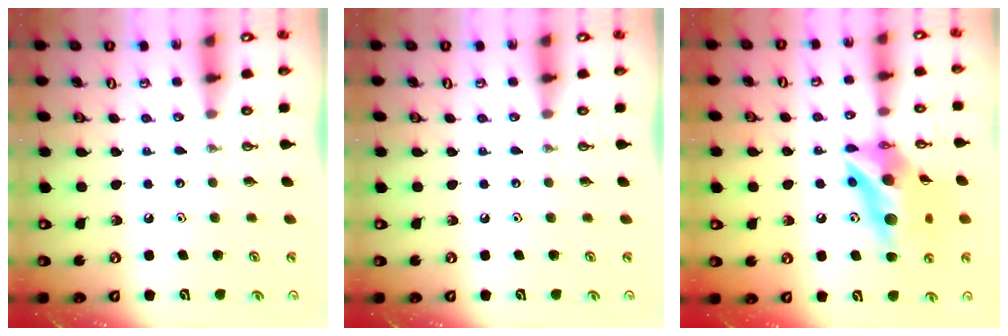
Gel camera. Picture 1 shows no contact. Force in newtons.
{"total": 0.0}
{"total": 16.1, "press": 16.0, "slide": 1.5}